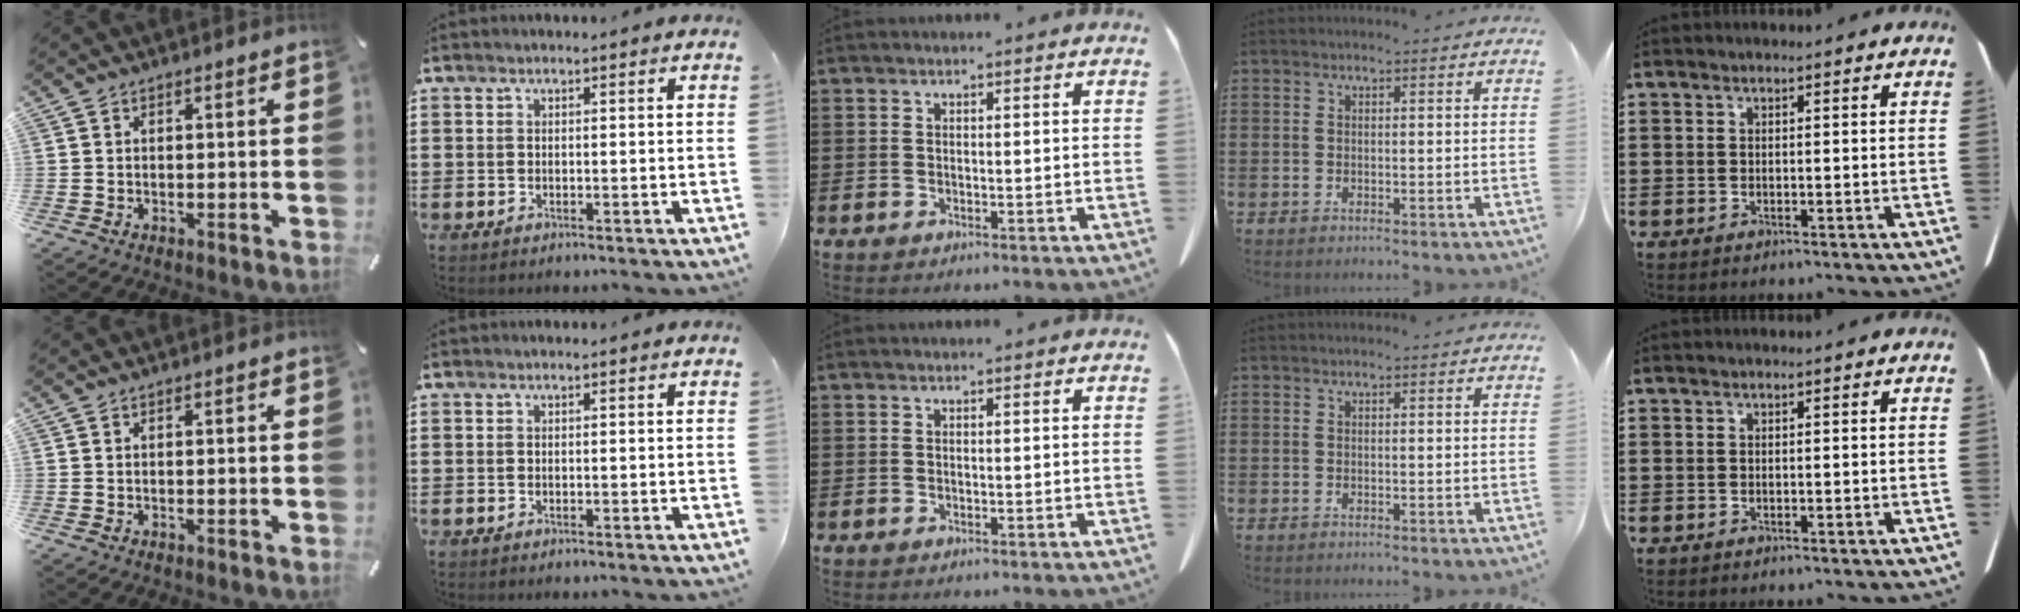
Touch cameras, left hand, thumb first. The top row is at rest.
{}